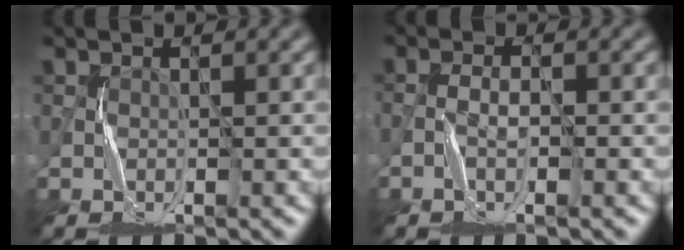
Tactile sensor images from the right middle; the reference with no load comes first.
{"total": 1.7, "force": [-0.7, 0.4, 1.4], "torque": [-0.032, 0.005, -0.017]}